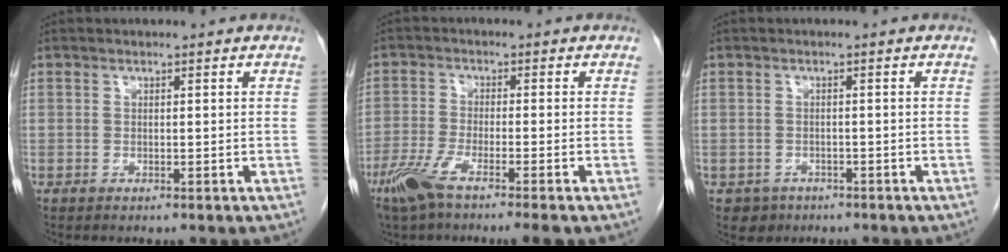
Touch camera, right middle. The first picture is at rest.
{"total": 7.2, "force": [-4.9, 0.2, 5.3], "torque": [-0.104, -0.016, -0.090]}
{"total": 2.5, "force": [-1.4, 2.0, 0.1], "torque": [-0.006, 0.007, -0.015]}